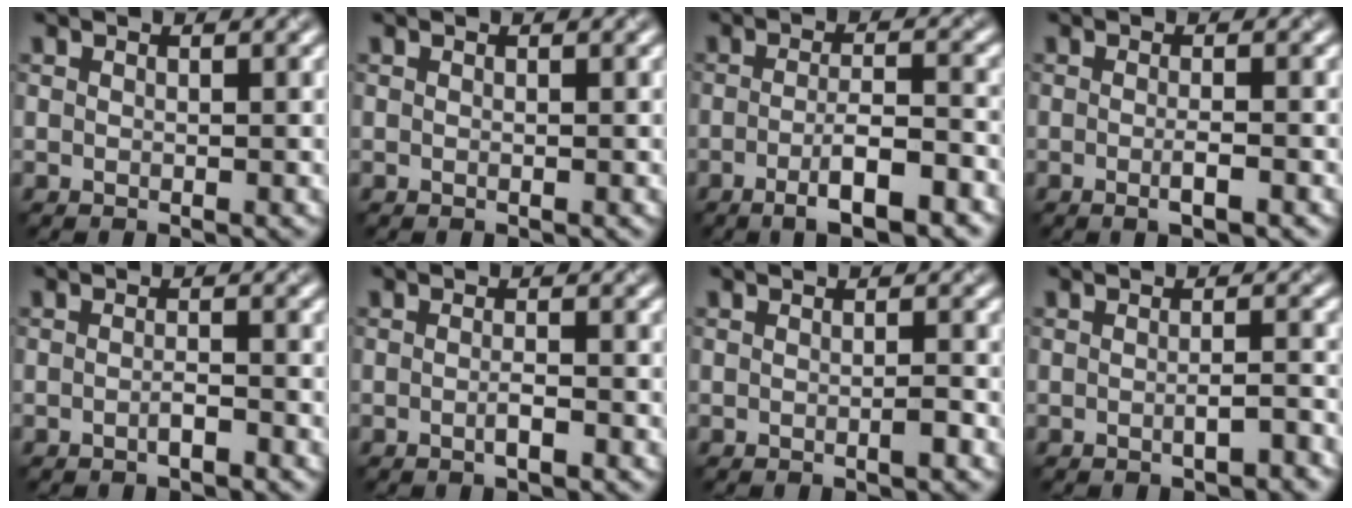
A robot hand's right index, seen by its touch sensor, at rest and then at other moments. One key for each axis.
{"total": 0.0}
{"total": 5.3, "fx": -2.5, "fy": 1.1, "fz": 4.6, "tx": -0.076, "ty": 0.002, "tz": -0.042}
{"total": 2.0, "fx": -0.6, "fy": 0.4, "fz": 1.8, "tx": -0.026, "ty": -0.002, "tz": -0.013}
{"total": 1.2, "fx": -0.7, "fy": 0.2, "fz": 1.0, "tx": -0.018, "ty": 0.001, "tz": -0.012}
{"total": 1.4, "fx": -0.5, "fy": 0.3, "fz": 1.3, "tx": -0.021, "ty": 0.000, "tz": -0.011}
{"total": 0.9, "fx": -0.4, "fy": 0.0, "fz": 0.8, "tx": -0.013, "ty": 0.002, "tz": -0.006}
{"total": 1.8, "fx": -0.8, "fy": 0.4, "fz": 1.6, "tx": -0.021, "ty": 0.004, "tz": -0.013}